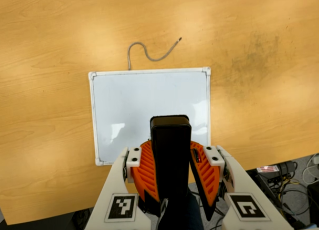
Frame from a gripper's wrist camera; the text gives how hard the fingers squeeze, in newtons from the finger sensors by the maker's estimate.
{"total": 8.7, "left": 9.1, "right": 8.2}